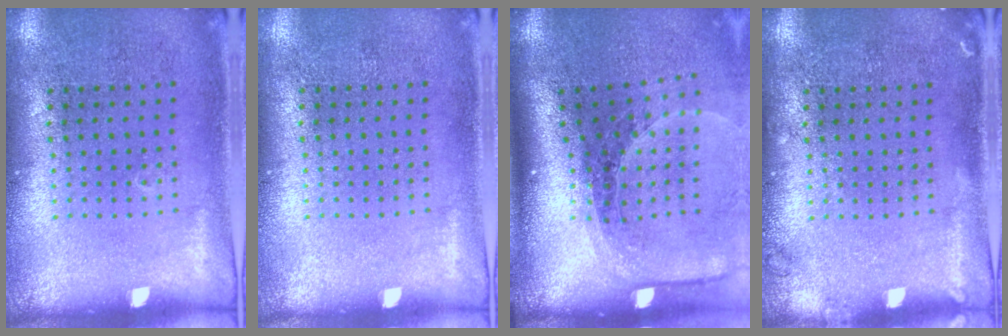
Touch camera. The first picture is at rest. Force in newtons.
{"total": 0.0}
{"total": 1.9, "press": 1.6, "slide": 1.0}
{"total": 0.7, "press": 0.7, "slide": 0.2}